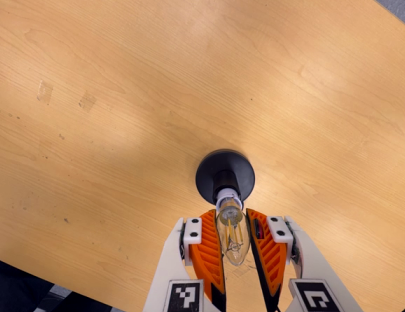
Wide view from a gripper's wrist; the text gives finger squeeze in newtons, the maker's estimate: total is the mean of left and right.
{"total": 13.7, "left": 14.5, "right": 13.0}